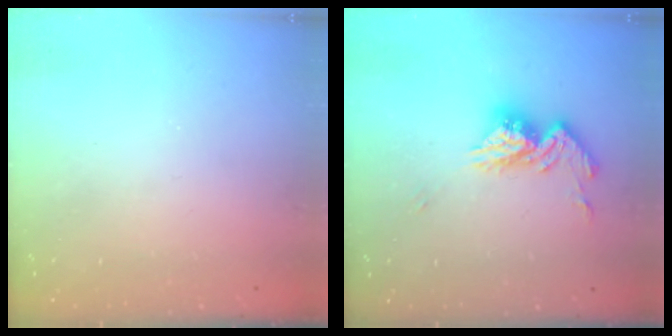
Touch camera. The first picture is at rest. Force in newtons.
{"total": 13.6, "press": 13.5, "slide": 1.3}